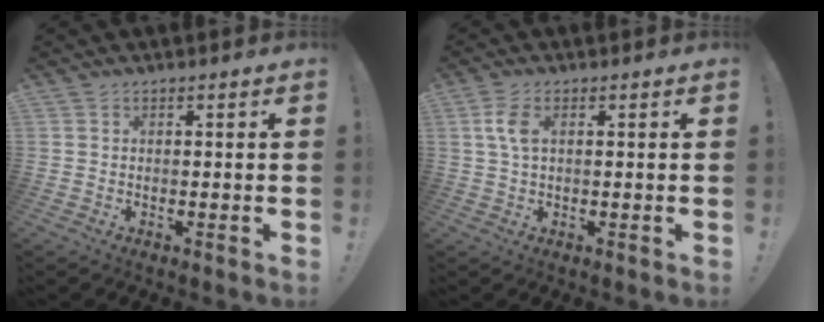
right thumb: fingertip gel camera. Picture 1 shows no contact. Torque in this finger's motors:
{"motor_torque": [0.08, 0.54, 0.39, 0.15, 0.17]}